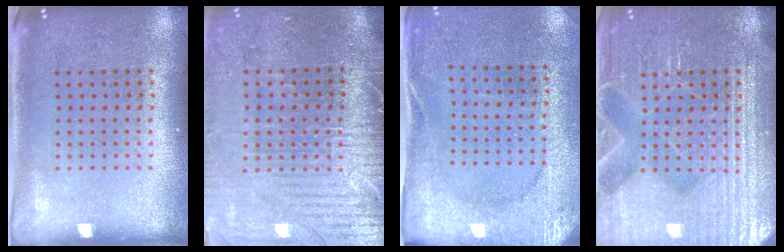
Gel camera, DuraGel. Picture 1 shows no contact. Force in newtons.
{"total": 3.5, "press": 3.3, "slide": 1.3}
{"total": 2.6, "press": 2.5, "slide": 0.6}
{"total": 7.1, "press": 7.0, "slide": 1.1}